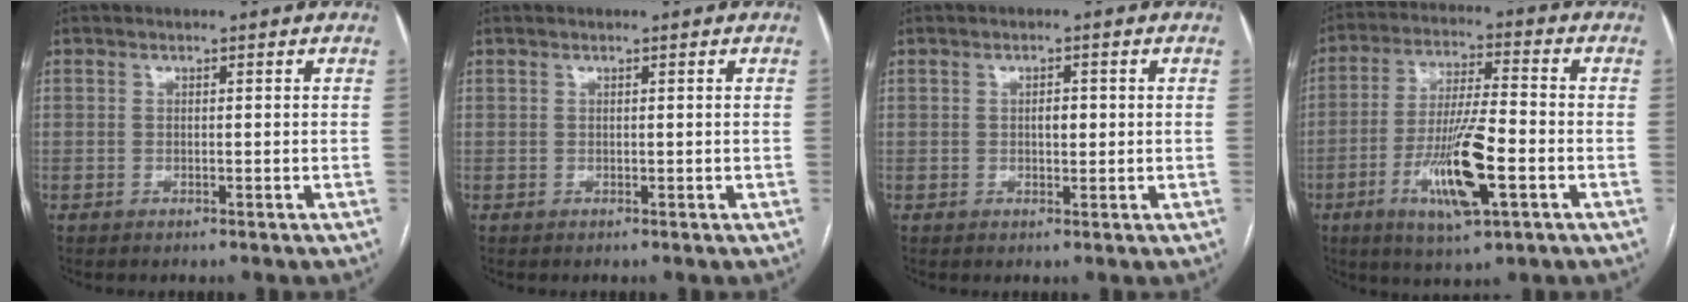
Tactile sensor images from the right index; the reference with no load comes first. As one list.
[{"total": 0.0}, {"total": 1.9, "force": [0.2, 1.0, 1.6], "torque": [-0.025, 0.002, 0.003]}, {"total": 12.9, "force": [-4.5, 1.8, 11.9], "torque": [-0.227, -0.011, -0.078]}]